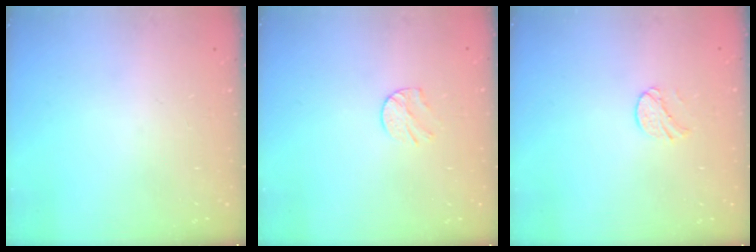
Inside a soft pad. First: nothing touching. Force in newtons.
{"total": 5.9, "press": 5.9, "slide": 0.6}
{"total": 6.2, "press": 6.2, "slide": 0.6}